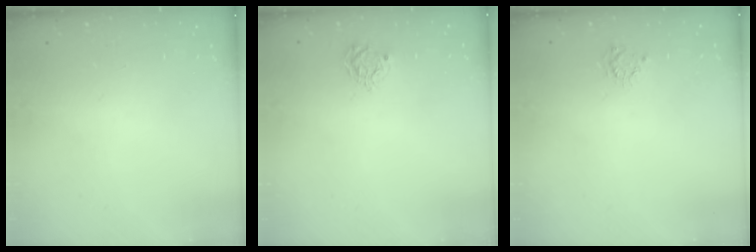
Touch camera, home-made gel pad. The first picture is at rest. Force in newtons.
{"total": 4.3, "press": 4.2, "slide": 0.5}
{"total": 3.8, "press": 3.8, "slide": 0.5}